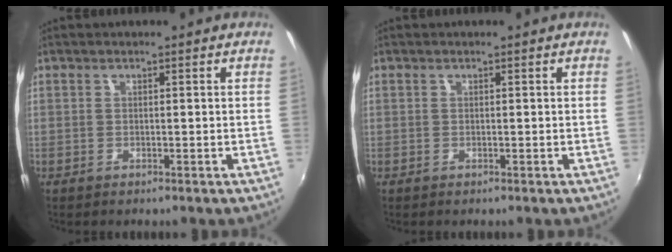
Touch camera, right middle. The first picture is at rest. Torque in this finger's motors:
{"motor_torque": [0.00, 0.00, 0.00, 0.00]}